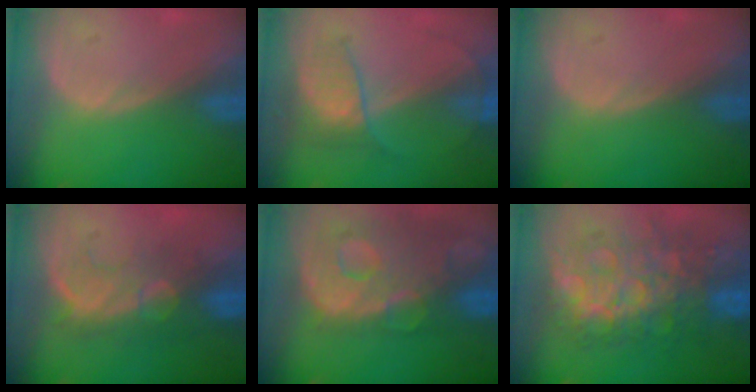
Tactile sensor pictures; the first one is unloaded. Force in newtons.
{"total": 5.8, "press": 5.5, "slide": 2.1}
{"total": 0.0}
{"total": 8.2, "press": 8.0, "slide": 1.9}
{"total": 13.6, "press": 11.1, "slide": 7.8}
{"total": 12.4, "press": 12.3, "slide": 1.3}